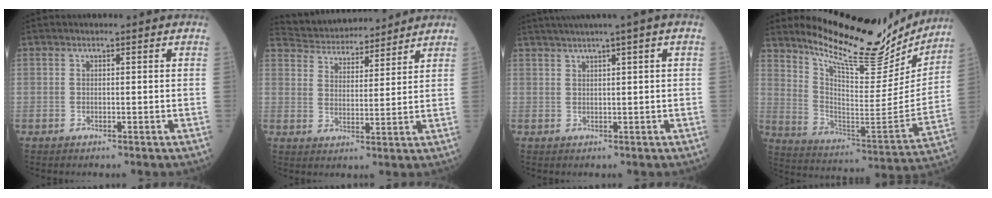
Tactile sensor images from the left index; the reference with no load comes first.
{"total": 12.0, "force": [11.4, 2.3, 2.7], "torque": [-0.048, 0.022, 0.183]}
{"total": 5.2, "force": [3.3, -1.1, 3.8], "torque": [-0.061, 0.020, 0.057]}
{"total": 20.6, "force": [18.2, 4.6, 8.3], "torque": [-0.136, -0.046, 0.272]}